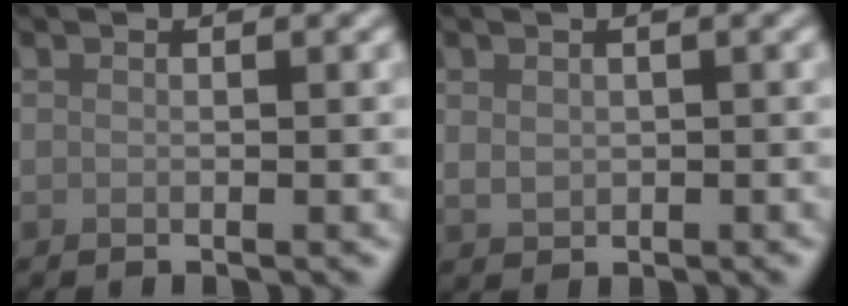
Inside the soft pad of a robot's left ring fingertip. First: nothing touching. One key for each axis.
{"total": 1.2, "fx": 0.3, "fy": 1.0, "fz": 0.6, "tx": -0.012, "ty": -0.003, "tz": 0.009}